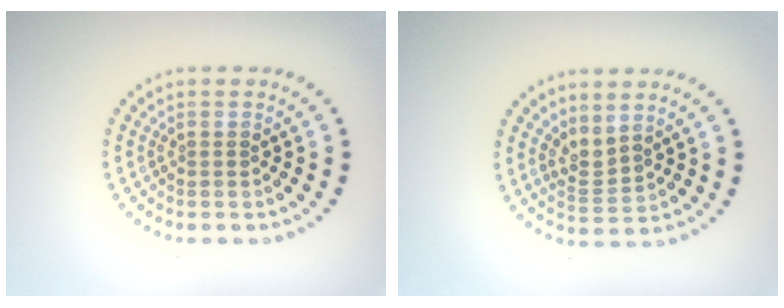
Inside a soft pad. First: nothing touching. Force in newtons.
{"total": 2.1, "press": 1.4, "slide": 1.5}